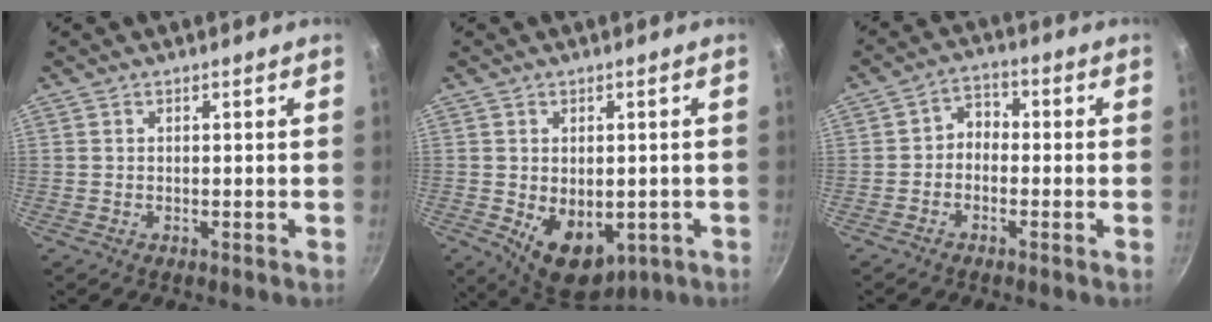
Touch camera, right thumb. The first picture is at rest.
{"total": 11.1, "force": [-2.5, 7.4, 7.9], "torque": [-0.088, -0.012, -0.014]}
{"total": 3.7, "force": [-1.2, 2.9, 2.1], "torque": [-0.020, 0.027, -0.032]}